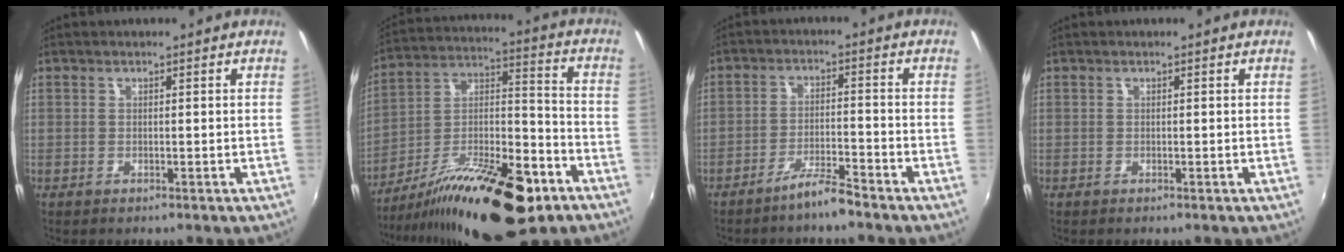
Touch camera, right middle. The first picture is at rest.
{"total": 24.4, "force": [-14.1, 8.4, 18.1], "torque": [-0.301, -0.010, -0.223]}
{"total": 4.9, "force": [-4.3, 0.0, 2.4], "torque": [-0.060, 0.003, -0.077]}
{"total": 0.0}